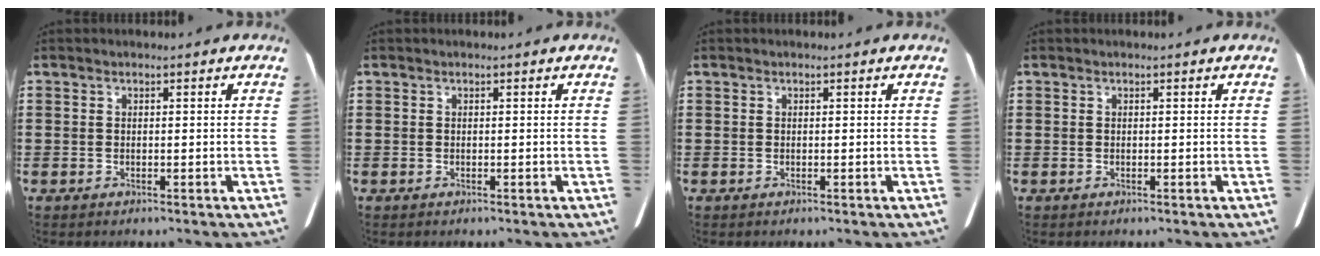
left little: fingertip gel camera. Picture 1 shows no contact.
{"total": 0.0}
{"total": 0.0}
{"total": 0.0}